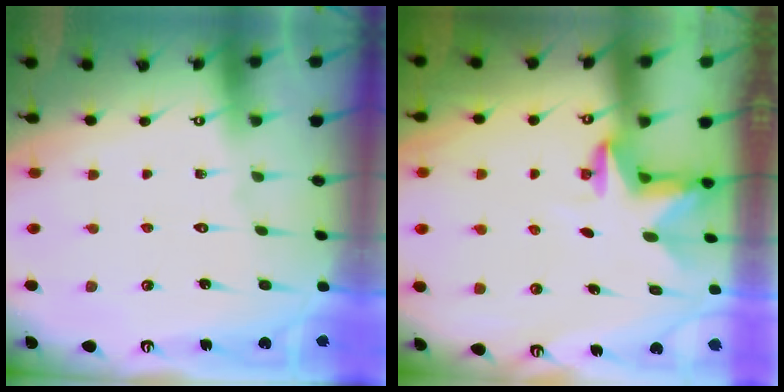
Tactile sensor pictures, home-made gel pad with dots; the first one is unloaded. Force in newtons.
{"total": 2.9, "press": 2.9, "slide": 0.1}